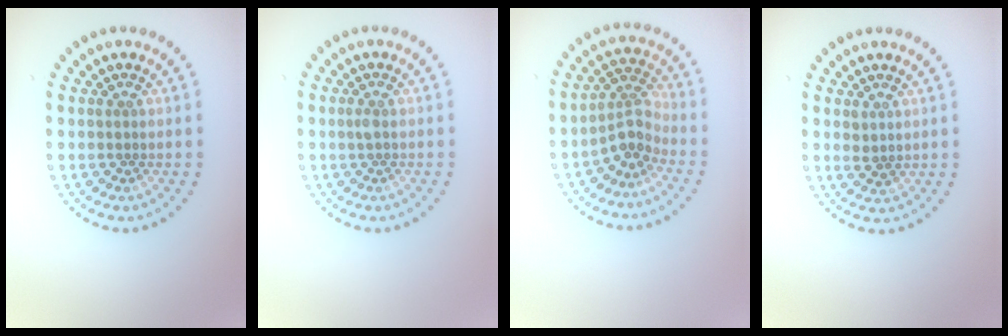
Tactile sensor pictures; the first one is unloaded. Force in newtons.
{"total": 0.6, "press": 0.6, "slide": 0.2}
{"total": 2.9, "press": 2.1, "slide": 1.9}
{"total": 1.1, "press": 1.0, "slide": 0.4}